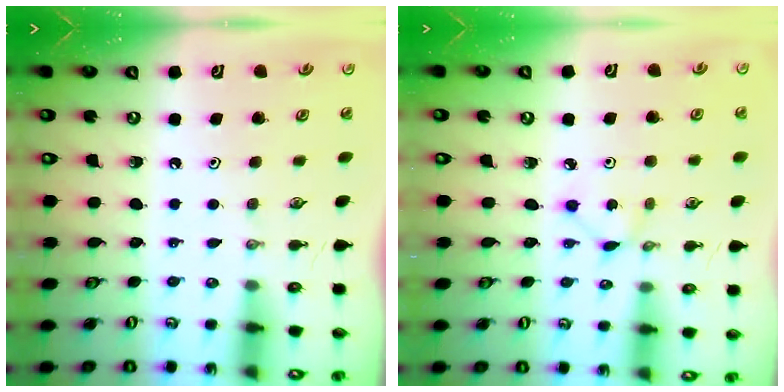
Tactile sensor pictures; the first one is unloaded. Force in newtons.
{"total": 1.5, "press": 1.5, "slide": 0.2}